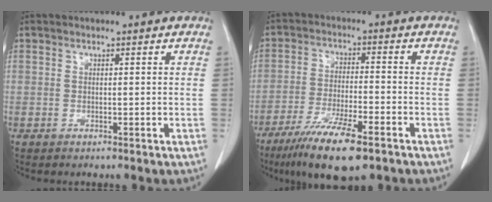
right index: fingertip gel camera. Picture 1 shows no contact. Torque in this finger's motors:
{"motor_torque": [0.39, -0.42, 0.69, 0.14]}